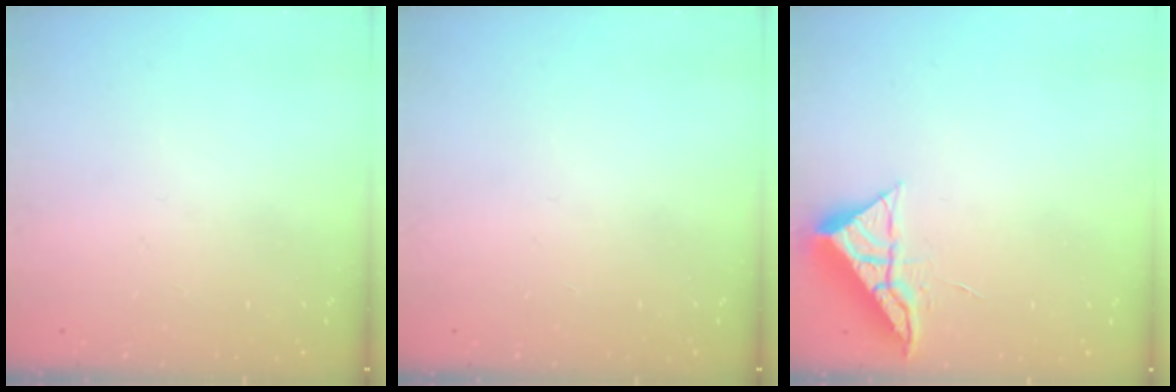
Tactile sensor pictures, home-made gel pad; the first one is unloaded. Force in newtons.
{"total": 0.0}
{"total": 6.4, "press": 6.4, "slide": 0.2}